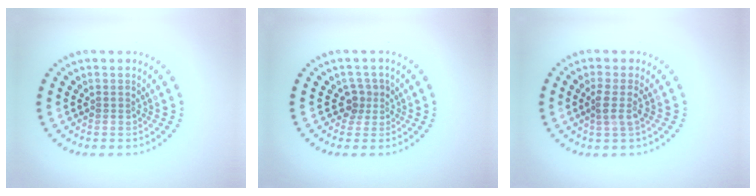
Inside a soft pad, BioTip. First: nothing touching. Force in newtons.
{"total": 1.9, "press": 1.5, "slide": 1.2}
{"total": 2.0, "press": 1.6, "slide": 1.1}